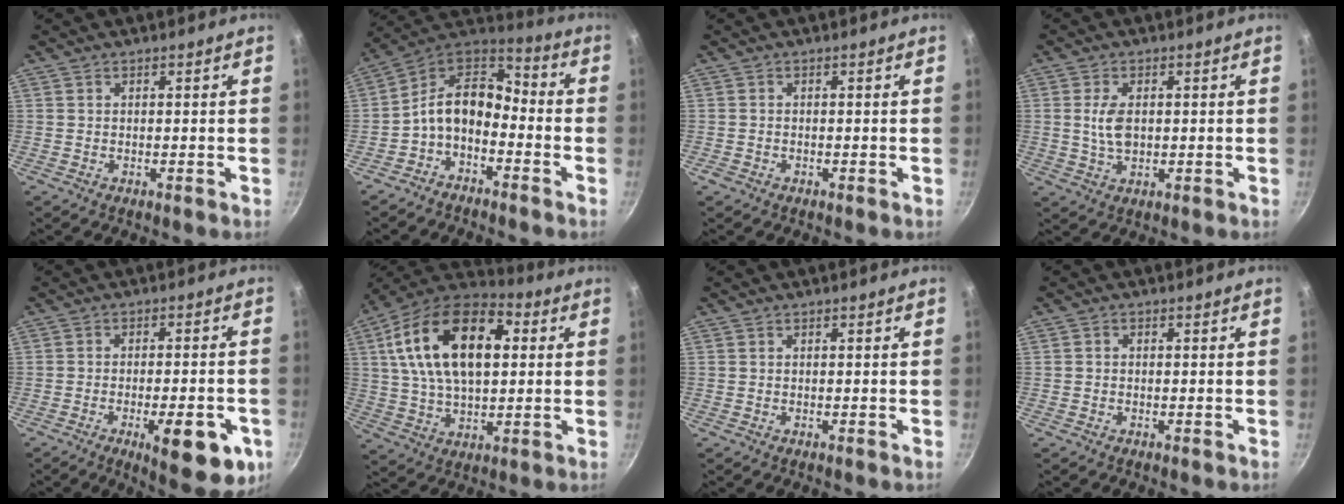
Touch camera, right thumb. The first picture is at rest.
{"total": 11.0, "force": [-3.5, 7.1, 7.7], "torque": [-0.108, 0.085, -0.077]}
{"total": 0.9, "force": [-0.6, 0.6, 0.3], "torque": [-0.008, 0.001, -0.013]}
{"total": 2.7, "force": [0.2, 1.5, 2.2], "torque": [-0.045, -0.001, 0.003]}
{"total": 13.2, "force": [-5.5, 4.3, 11.2], "torque": [-0.139, 0.008, -0.068]}
{"total": 22.8, "force": [5.0, 12.7, 18.2], "torque": [-0.312, 0.016, 0.076]}
{"total": 0.0}
{"total": 0.6, "force": [-0.2, 0.5, 0.3], "torque": [-0.001, 0.001, -0.009]}